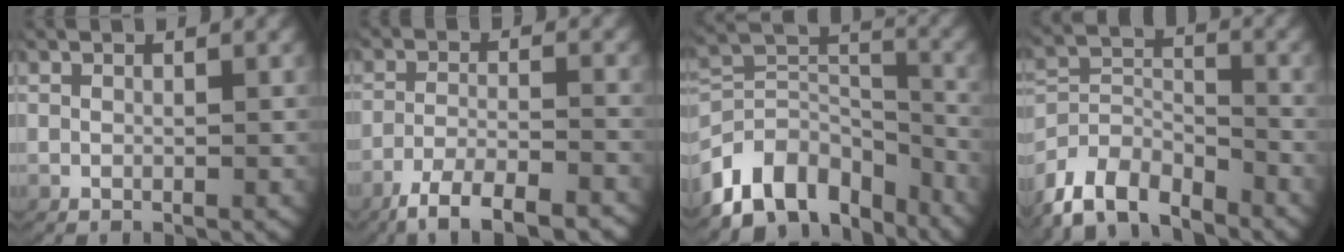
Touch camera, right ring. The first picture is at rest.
{"total": 7.7, "force": [-6.1, 2.4, 3.9], "torque": [-0.056, -0.014, -0.093]}
{"total": 10.8, "force": [-4.8, 7.5, 6.1], "torque": [-0.109, -0.044, -0.067]}
{"total": 9.2, "force": [-5.4, 6.5, 3.5], "torque": [-0.084, -0.043, -0.086]}